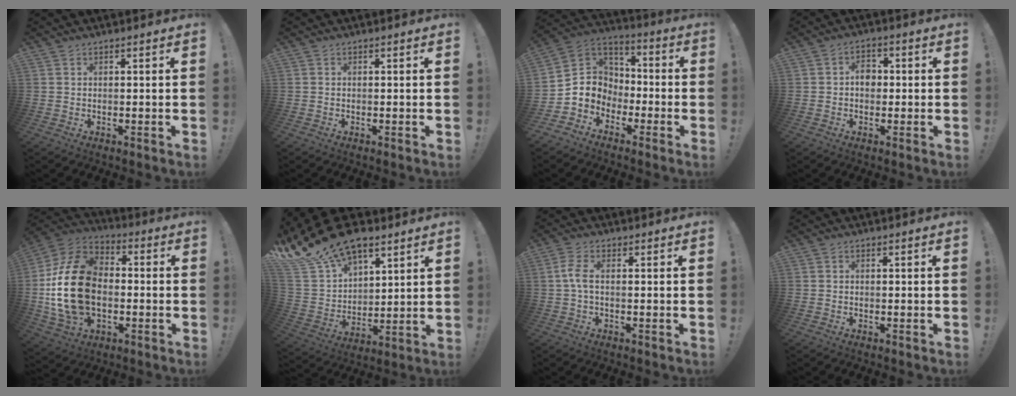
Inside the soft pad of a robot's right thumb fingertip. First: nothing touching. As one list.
[{"total": 0.0}, {"total": 8.7, "force": [-4.0, 7.6, 1.4], "torque": [-0.014, 0.014, -0.063]}, {"total": 4.6, "force": [-0.2, 3.4, 3.1], "torque": [-0.038, 0.000, -0.007]}, {"total": 23.5, "force": [-1.6, 16.3, 16.8], "torque": [-0.318, 0.031, -0.015]}, {"total": 19.4, "force": [14.2, 9.9, 8.7], "torque": [-0.162, -0.097, 0.273]}, {"total": 4.5, "force": [0.4, 1.7, 4.1], "torque": [-0.095, 0.002, 0.004]}, {"total": 0.0}]